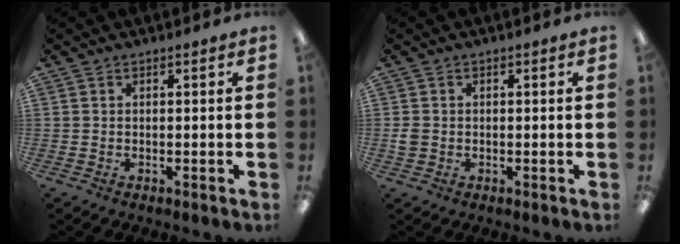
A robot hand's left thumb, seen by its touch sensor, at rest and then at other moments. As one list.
[{"total": 2.1, "force": [-0.3, 1.8, 1.1], "torque": [-0.018, 0.005, -0.005]}]